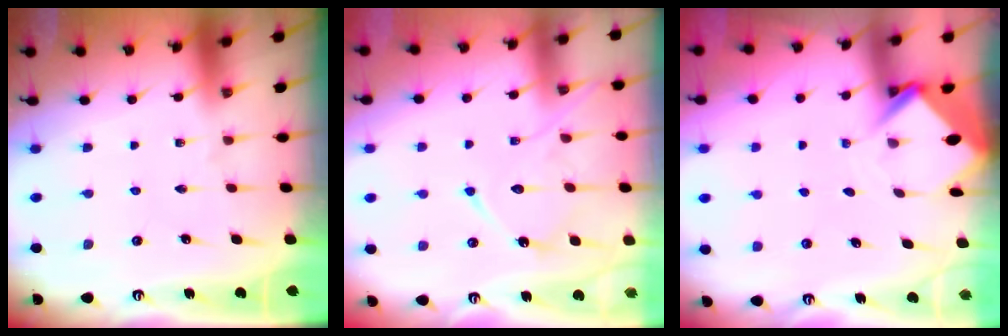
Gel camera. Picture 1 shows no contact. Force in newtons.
{"total": 13.0, "press": 13.0, "slide": 1.2}
{"total": 3.7, "press": 3.7, "slide": 0.2}